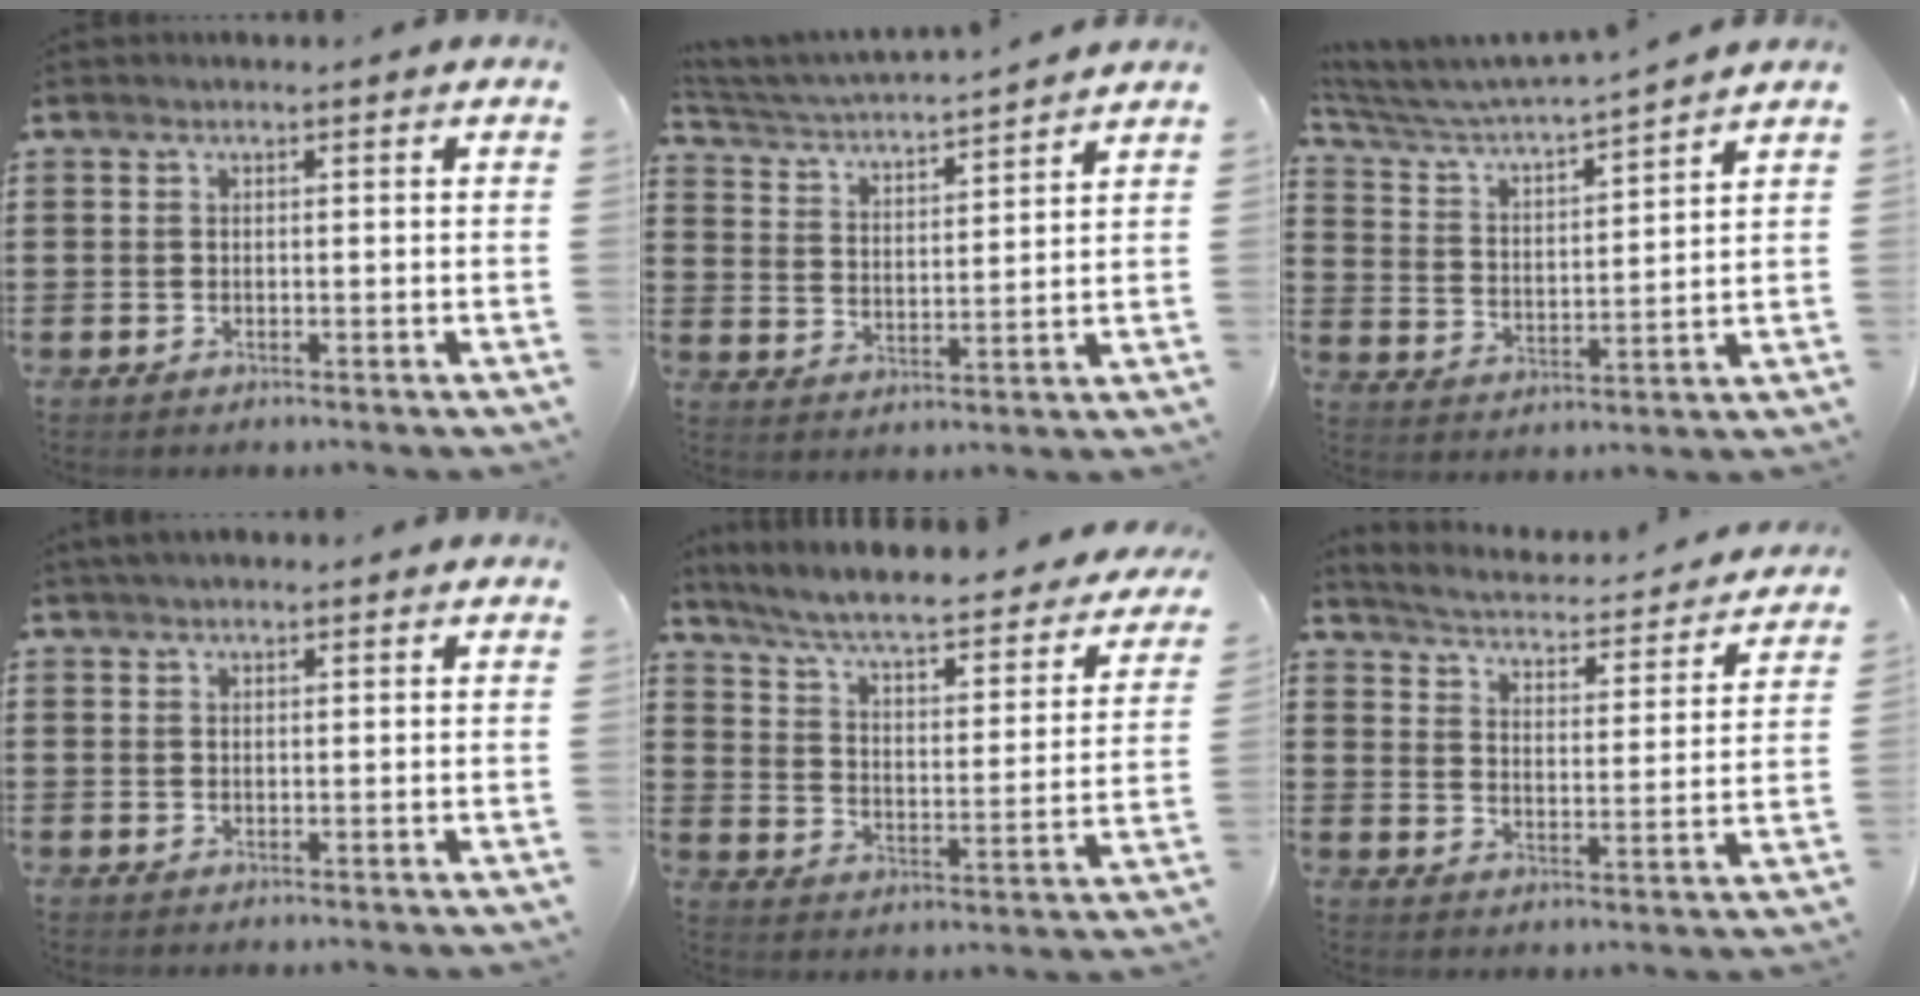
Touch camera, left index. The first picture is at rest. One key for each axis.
{"total": 3.6, "fx": 3.6, "fy": -0.3, "fz": 0.6, "tx": -0.033, "ty": -0.029, "tz": 0.054}
{"total": 4.1, "fx": 4.0, "fy": 0.0, "fz": 1.0, "tx": -0.043, "ty": -0.034, "tz": 0.060}
{"total": 1.7, "fx": 1.5, "fy": 0.5, "fz": 0.7, "tx": -0.015, "ty": 0.004, "tz": 0.028}
{"total": 6.0, "fx": 5.0, "fy": 0.5, "fz": 3.3, "tx": -0.085, "ty": -0.042, "tz": 0.078}
{"total": 2.9, "fx": 2.8, "fy": -0.1, "fz": 0.6, "tx": -0.033, "ty": -0.030, "tz": 0.038}